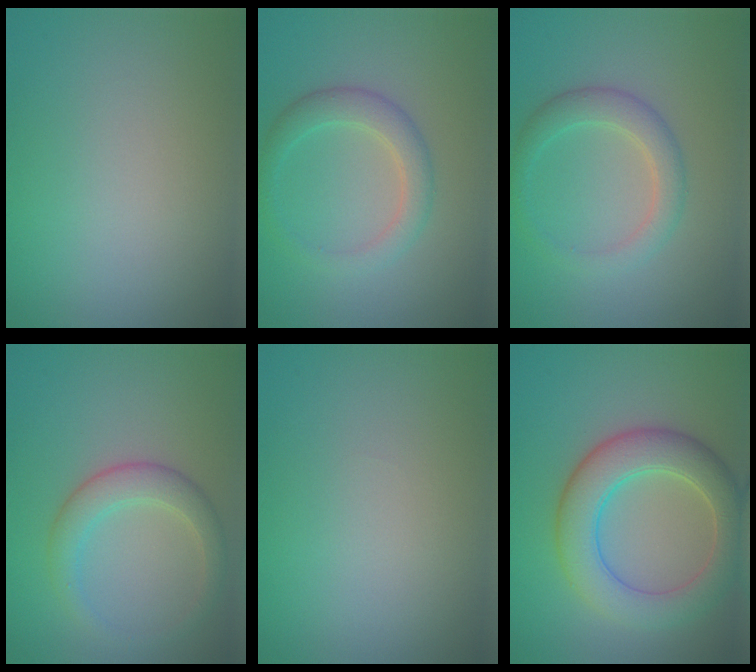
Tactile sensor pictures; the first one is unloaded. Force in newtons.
{"total": 2.8, "press": 2.8, "slide": 0.1}
{"total": 2.8, "press": 2.8, "slide": 0.1}
{"total": 3.1, "press": 3.1, "slide": 0.1}
{"total": 0.0}
{"total": 6.3, "press": 6.3, "slide": 0.2}